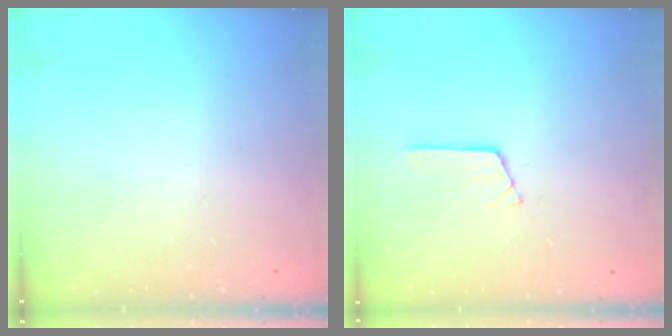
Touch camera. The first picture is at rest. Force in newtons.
{"total": 3.0, "press": 3.0, "slide": 0.4}